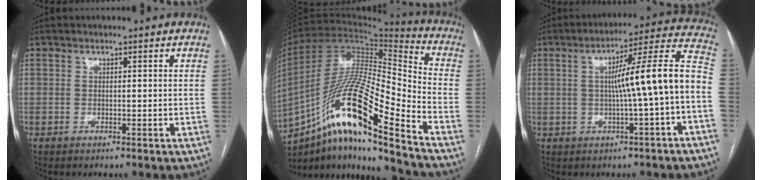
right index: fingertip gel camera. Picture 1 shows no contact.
{"total": 21.0, "force": [-13.0, 1.2, 16.5], "torque": [-0.324, -0.006, -0.235]}
{"total": 13.3, "force": [-1.1, -0.5, 13.2], "torque": [-0.184, 0.031, -0.018]}